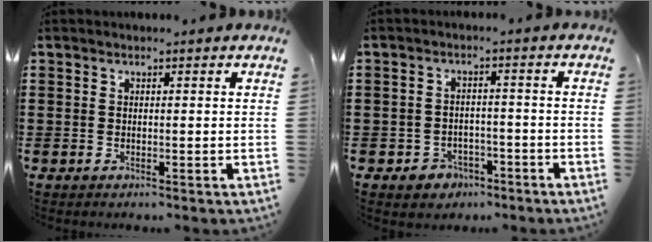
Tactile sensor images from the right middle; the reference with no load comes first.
{"total": 2.8, "force": [-2.3, 1.5, 0.2], "torque": [-0.012, 0.004, -0.050]}